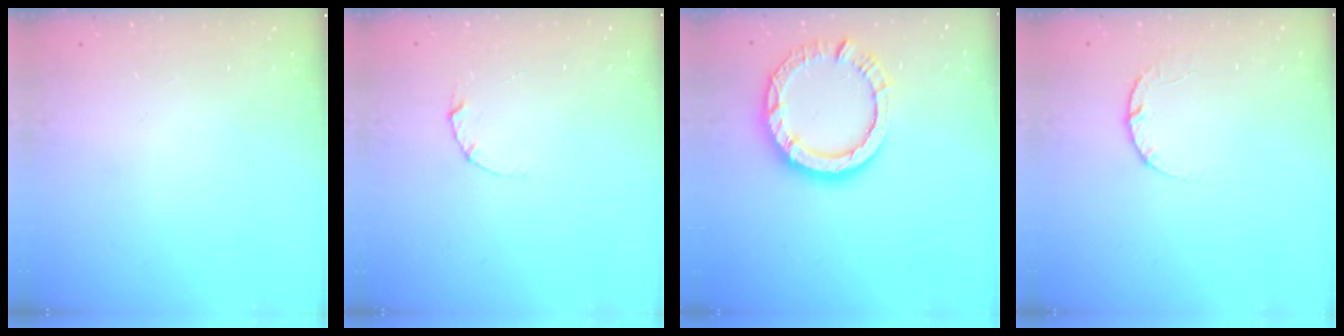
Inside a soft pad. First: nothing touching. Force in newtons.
{"total": 2.1, "press": 2.1, "slide": 0.1}
{"total": 13.2, "press": 13.1, "slide": 1.6}
{"total": 3.2, "press": 3.1, "slide": 0.5}